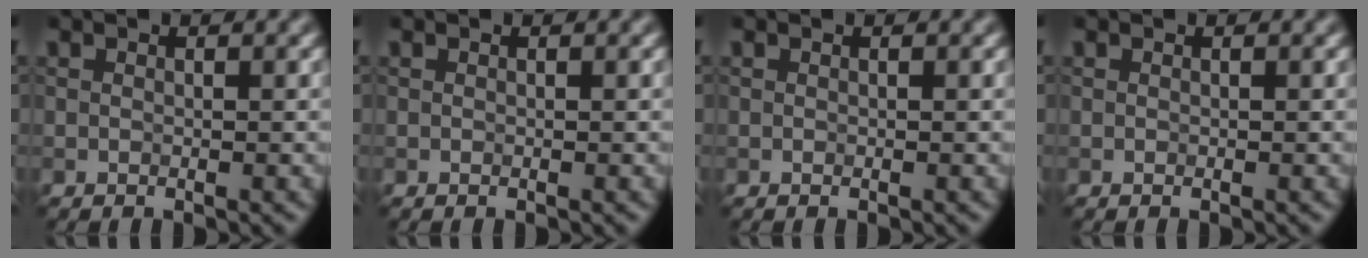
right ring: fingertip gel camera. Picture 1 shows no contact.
{"total": 0.0}
{"total": 0.0}
{"total": 0.0}